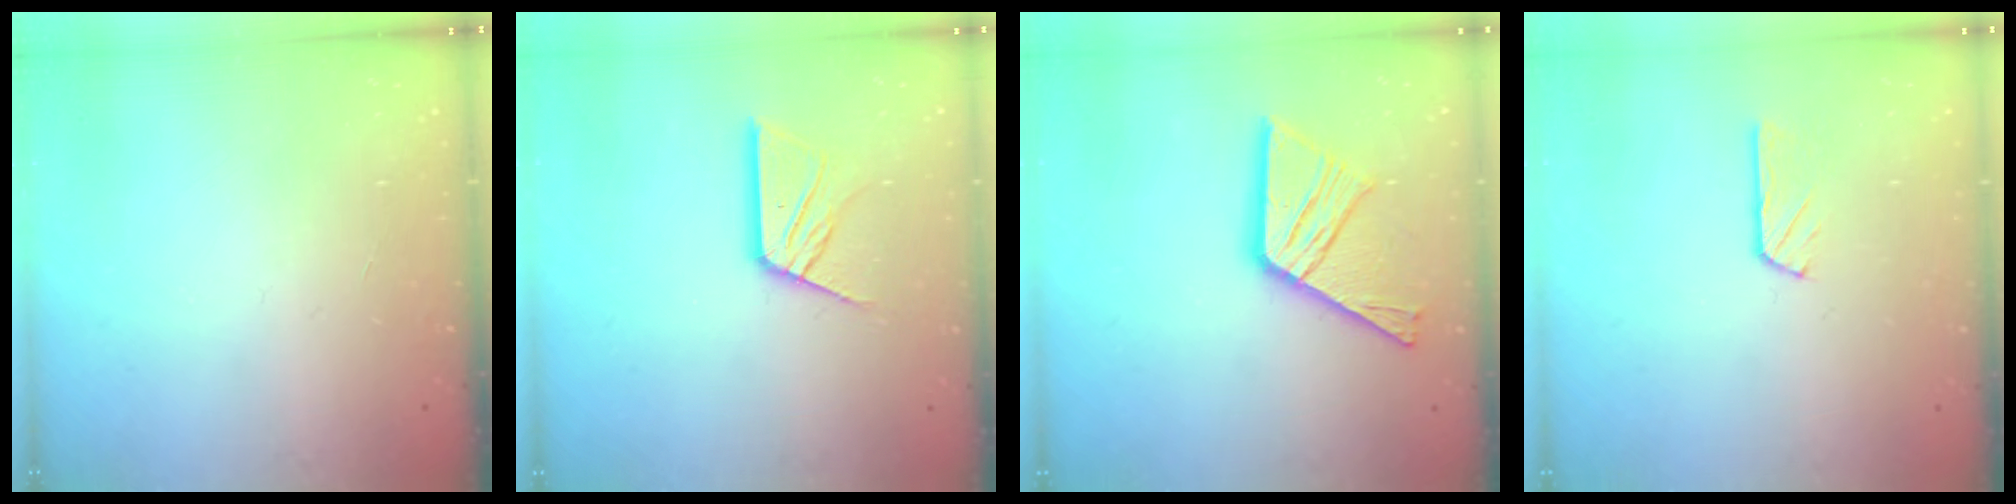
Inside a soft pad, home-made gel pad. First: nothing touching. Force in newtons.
{"total": 11.8, "press": 11.8, "slide": 1.1}
{"total": 16.2, "press": 16.2, "slide": 1.5}
{"total": 2.7, "press": 2.7, "slide": 0.1}